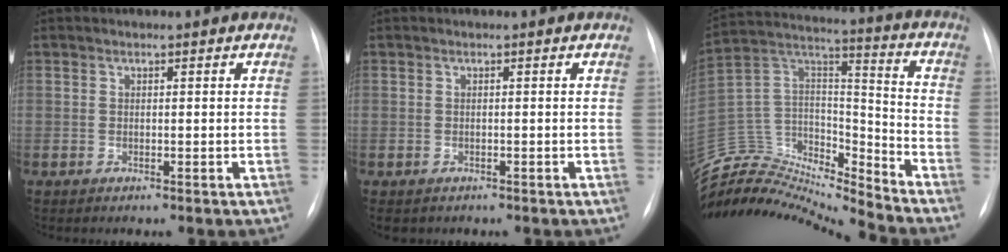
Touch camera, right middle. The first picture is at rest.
{"total": 1.9, "force": [-1.4, 1.2, 0.4], "torque": [-0.006, 0.000, -0.014]}
{"total": 22.1, "force": [-21.5, 2.2, 4.6], "torque": [-0.100, 0.059, -0.370]}